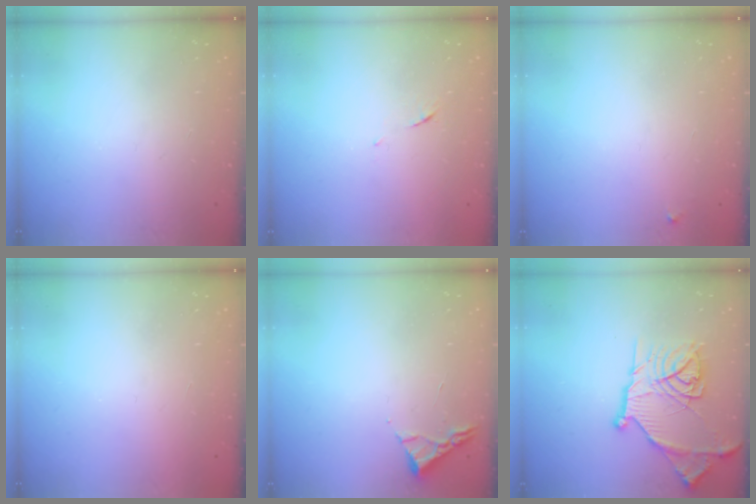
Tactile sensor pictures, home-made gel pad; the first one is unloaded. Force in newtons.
{"total": 5.1, "press": 5.1, "slide": 0.4}
{"total": 2.3, "press": 2.3, "slide": 0.2}
{"total": 1.6, "press": 1.6, "slide": 0.1}
{"total": 3.0, "press": 2.9, "slide": 0.4}
{"total": 20.3, "press": 20.2, "slide": 1.6}